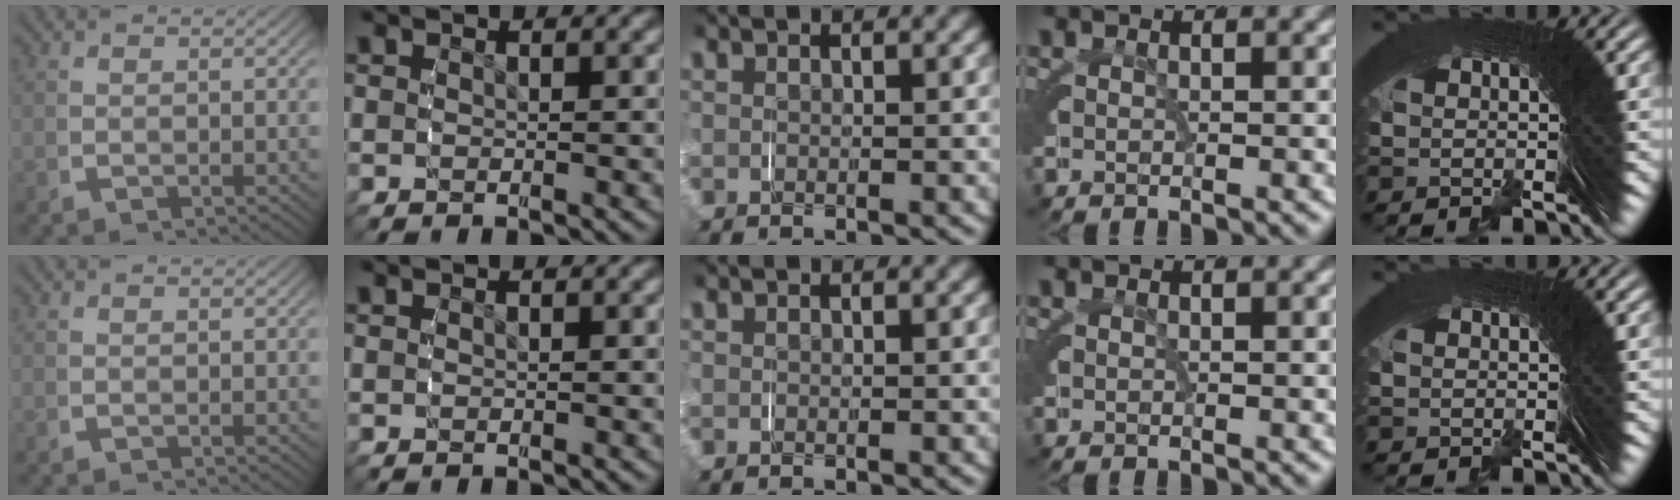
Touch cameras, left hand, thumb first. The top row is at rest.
{}